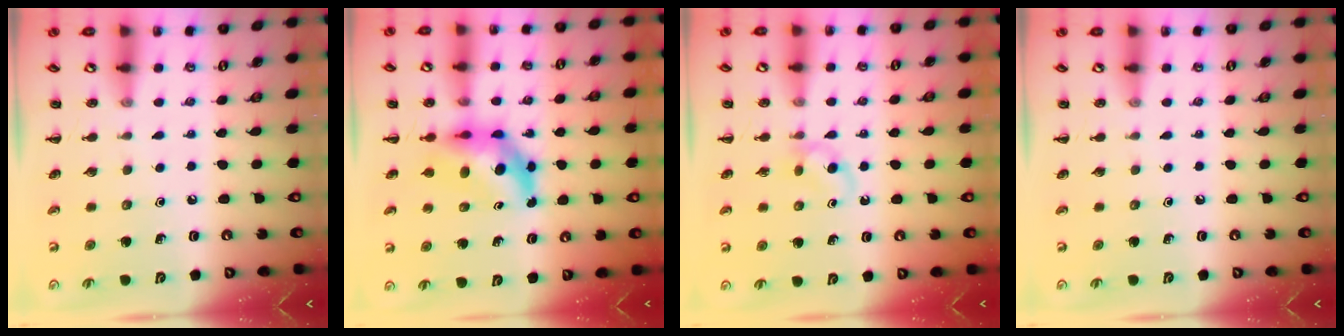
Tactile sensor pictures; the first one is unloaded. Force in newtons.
{"total": 6.2, "press": 5.9, "slide": 2.0}
{"total": 2.7, "press": 2.4, "slide": 1.2}
{"total": 0.0}